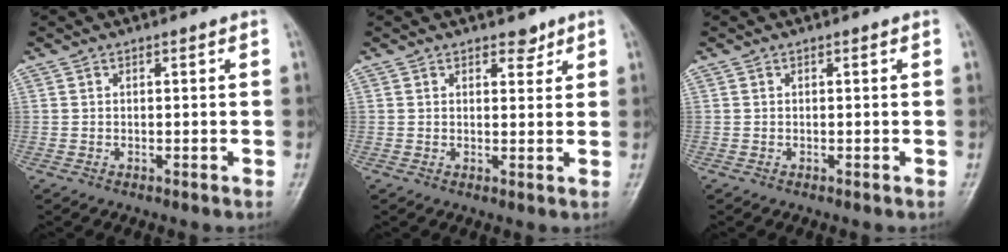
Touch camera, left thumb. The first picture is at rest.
{"total": 2.7, "force": [2.0, 1.4, 1.2], "torque": [0.002, -0.011, 0.027]}
{"total": 0.0}